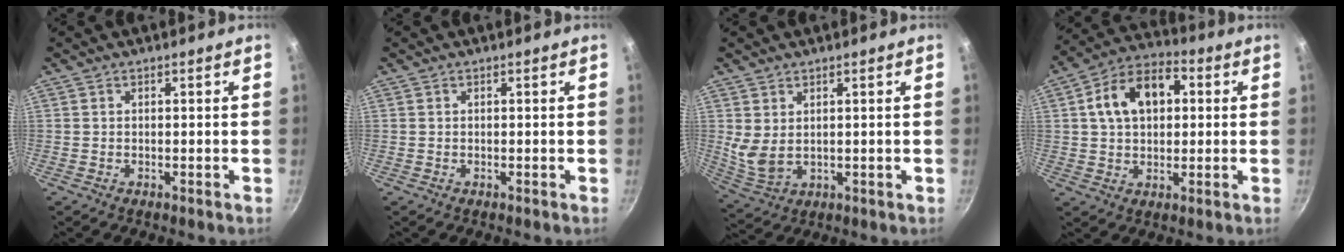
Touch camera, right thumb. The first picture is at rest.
{"total": 0.0}
{"total": 5.4, "force": [1.8, 3.3, 3.9], "torque": [-0.072, -0.019, 0.049]}
{"total": 13.3, "force": [2.7, 8.9, 9.5], "torque": [-0.132, 0.024, 0.031]}